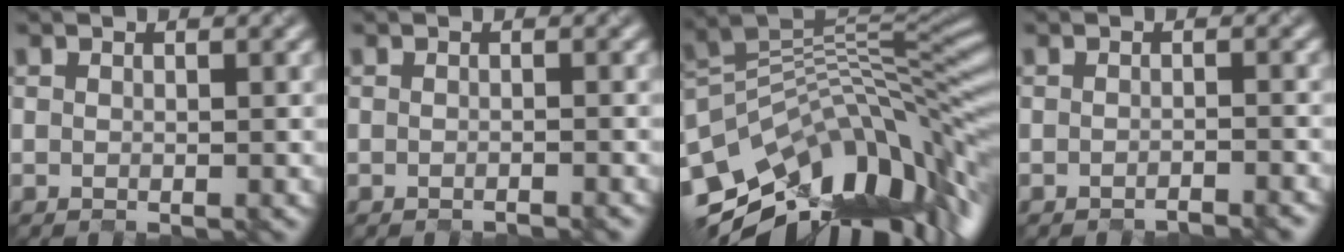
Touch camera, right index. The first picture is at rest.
{"total": 1.0, "force": [-1.0, -0.3, -0.2], "torque": [-0.006, -0.007, -0.021]}
{"total": 13.0, "force": [-6.6, 5.9, 9.5], "torque": [-0.185, 0.005, -0.108]}
{"total": 2.0, "force": [-1.9, -0.3, 0.1], "torque": [-0.001, -0.002, -0.033]}